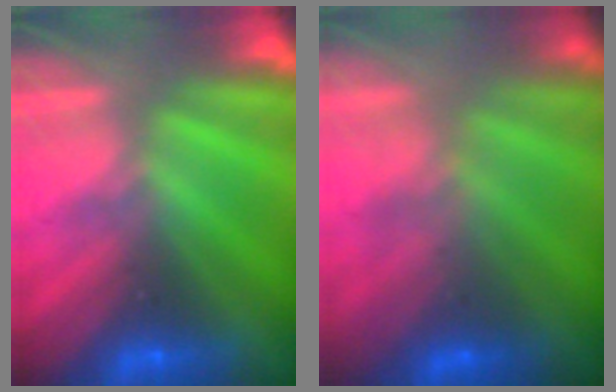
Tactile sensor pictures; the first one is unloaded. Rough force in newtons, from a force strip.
{"total": 3.7}